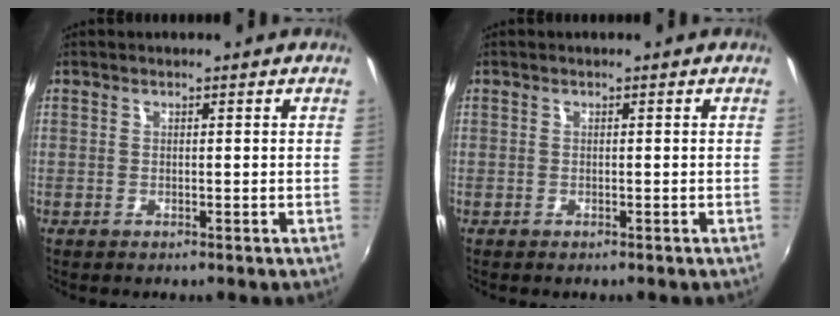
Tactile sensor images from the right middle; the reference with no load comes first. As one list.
[{"total": 0.6, "force": [-0.4, 0.4, -0.1], "torque": [0.001, -0.003, -0.007]}]